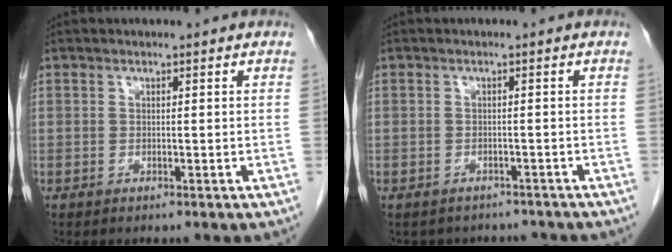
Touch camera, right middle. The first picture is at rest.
{"total": 5.7, "force": [-5.1, 2.5, 0.3], "torque": [-0.003, 0.010, -0.057]}